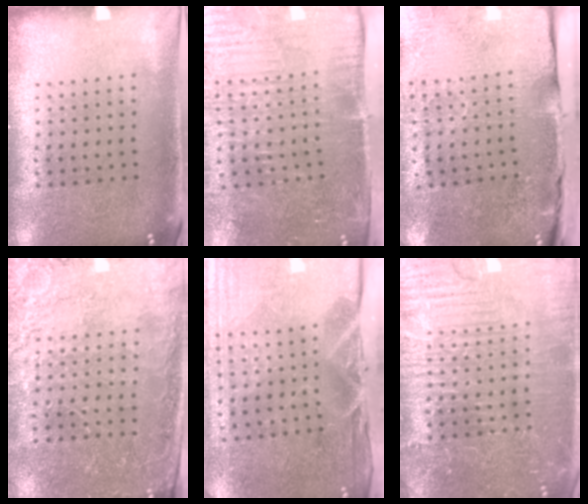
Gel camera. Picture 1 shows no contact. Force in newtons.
{"total": 5.4, "press": 4.6, "slide": 2.8}
{"total": 4.8, "press": 3.8, "slide": 2.8}
{"total": 2.8, "press": 2.7, "slide": 0.4}
{"total": 5.0, "press": 4.1, "slide": 2.8}
{"total": 4.9, "press": 4.9, "slide": 0.5}